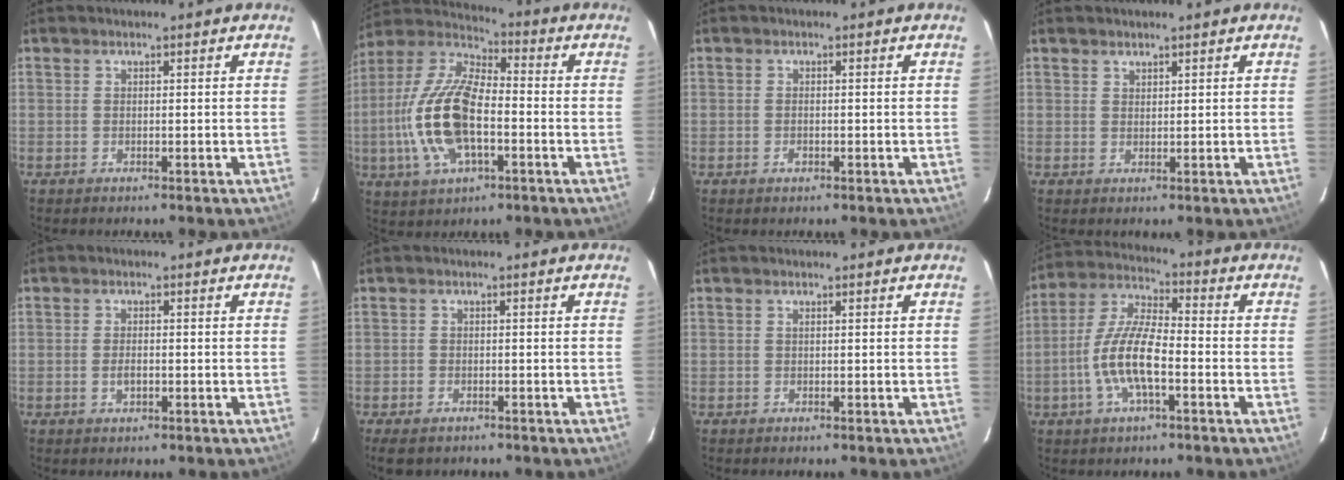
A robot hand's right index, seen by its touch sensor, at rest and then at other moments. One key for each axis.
{"total": 17.7, "fx": -3.7, "fy": 7.9, "fz": 15.4, "tx": -0.328, "ty": 0.003, "tz": -0.074}
{"total": 1.1, "fx": -0.5, "fy": 0.6, "fz": 0.8, "tx": -0.016, "ty": 0.002, "tz": -0.008}
{"total": 1.0, "fx": 0.9, "fy": 0.5, "fz": 0.1, "tx": -0.002, "ty": 0.003, "tz": 0.016}
{"total": 1.9, "fx": -0.6, "fy": 0.9, "fz": 1.5, "tx": -0.029, "ty": 0.001, "tz": -0.011}
{"total": 4.2, "fx": -3.0, "fy": 2.4, "fz": 1.7, "tx": -0.047, "ty": -0.010, "tz": -0.049}
{"total": 0.0}
{"total": 11.3, "fx": -3.6, "fy": 3.4, "fz": 10.2, "tx": -0.218, "ty": 0.004, "tz": -0.071}